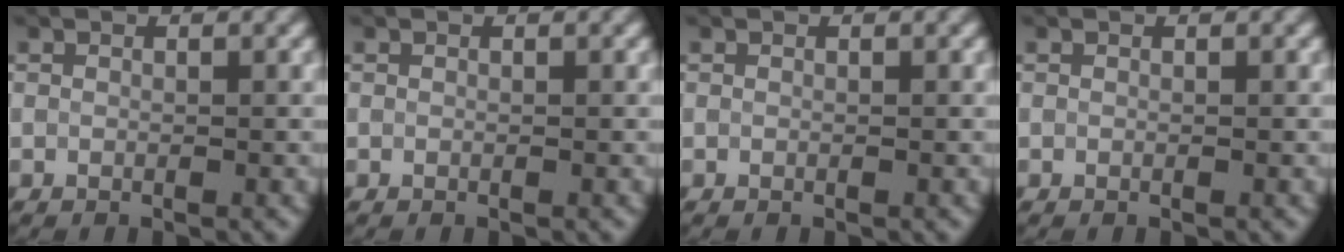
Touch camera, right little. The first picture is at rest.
{"total": 0.0}
{"total": 0.0}
{"total": 0.0}